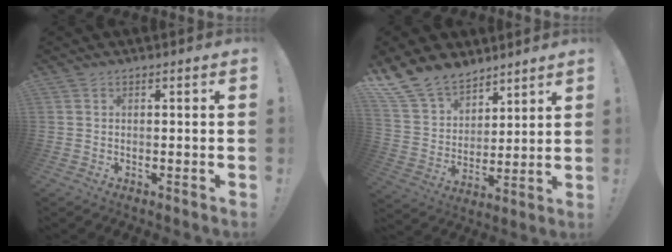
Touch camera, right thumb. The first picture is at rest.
{"total": 14.6, "force": [11.3, 8.5, 3.7], "torque": [-0.082, -0.080, 0.221]}